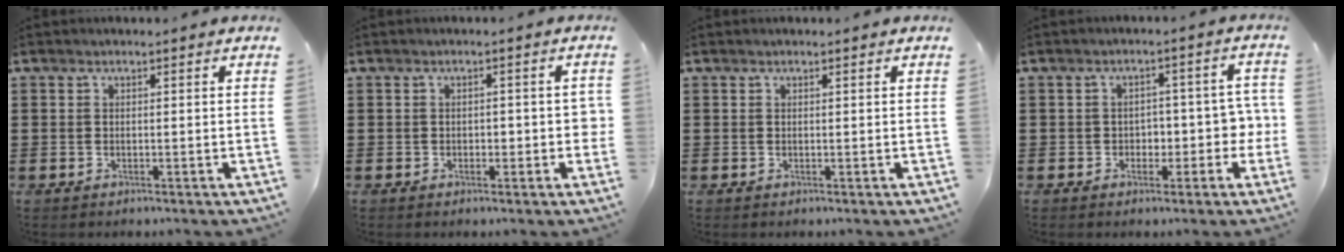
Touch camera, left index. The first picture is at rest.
{"total": 2.1, "force": [-0.4, 1.3, 1.6], "torque": [-0.031, 0.005, -0.010]}
{"total": 0.0}
{"total": 3.7, "force": [-0.5, 3.2, 2.0], "torque": [-0.035, 0.000, -0.018]}